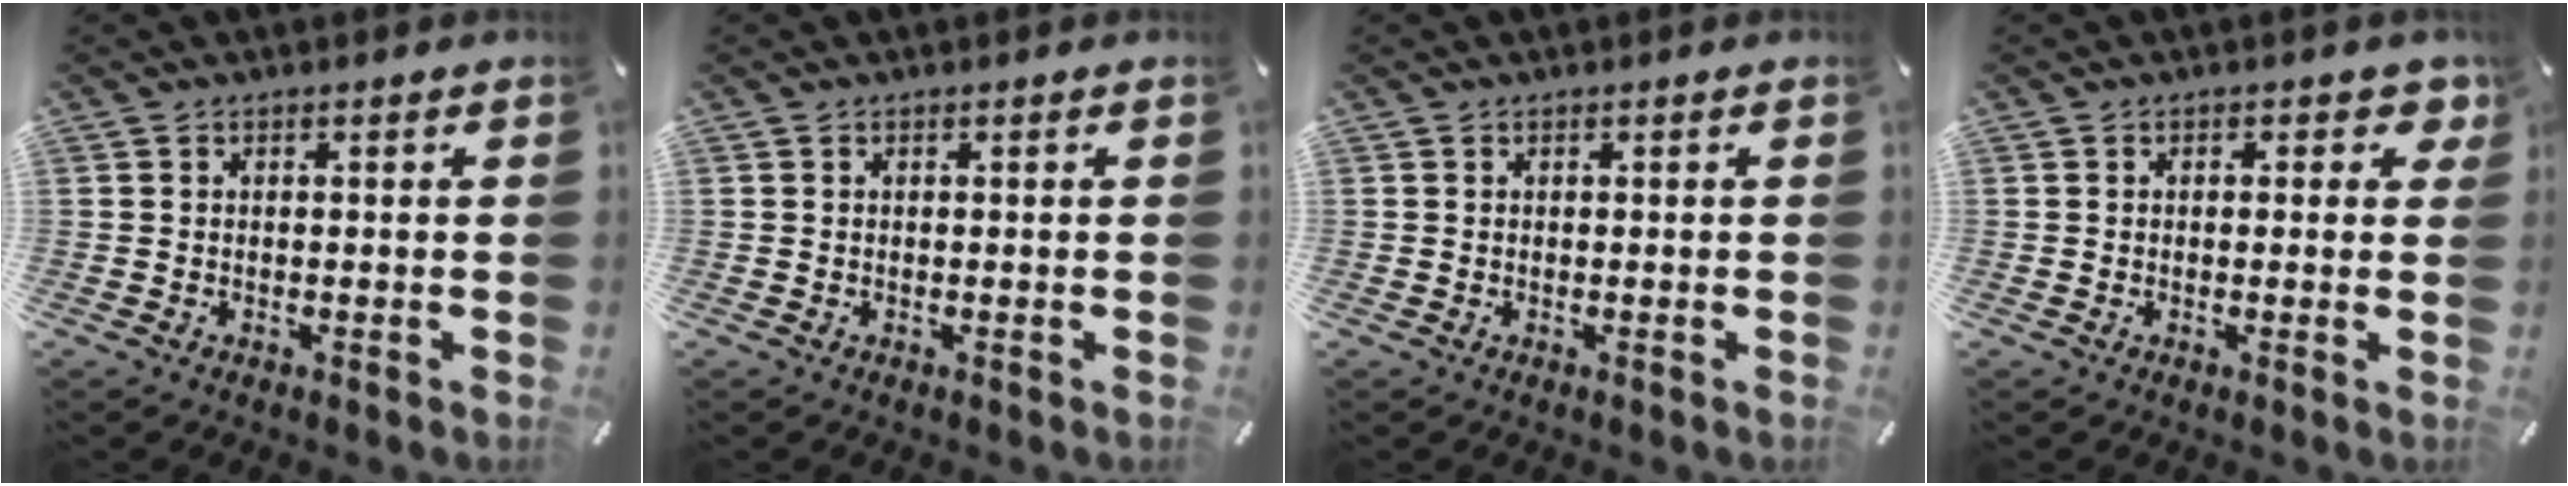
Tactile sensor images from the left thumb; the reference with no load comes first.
{"total": 0.0}
{"total": 0.0}
{"total": 2.5, "force": [0.8, 1.4, 1.8], "torque": [-0.006, -0.004, 0.005]}